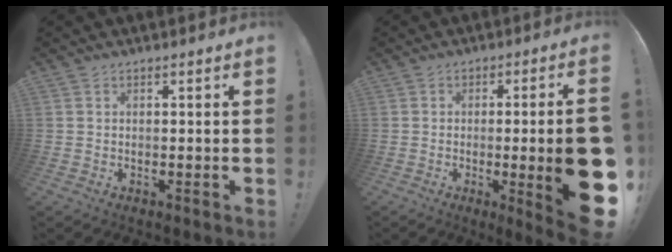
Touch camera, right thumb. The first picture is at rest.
{"total": 16.3, "force": [-2.4, 2.1, 16.0], "torque": [-0.217, -0.002, -0.022]}